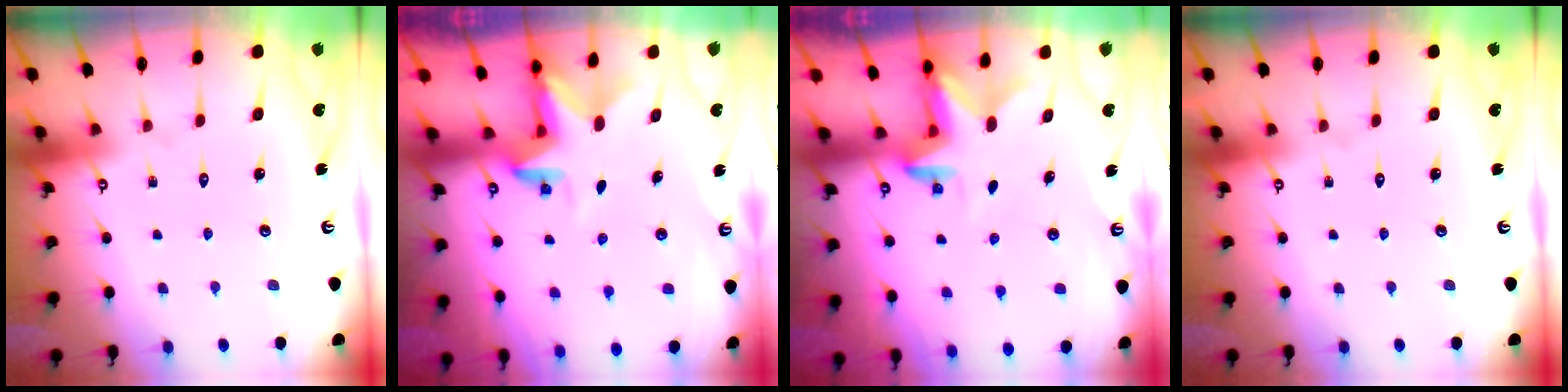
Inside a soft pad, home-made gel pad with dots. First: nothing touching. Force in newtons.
{"total": 3.3, "press": 3.3, "slide": 0.2}
{"total": 2.7, "press": 2.6, "slide": 0.5}
{"total": 0.0}